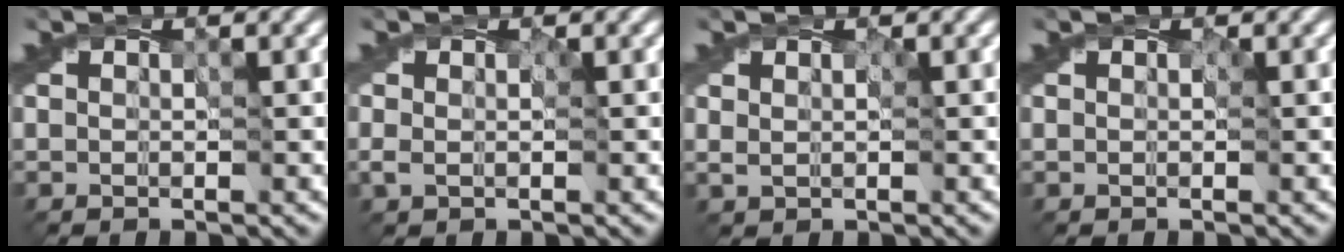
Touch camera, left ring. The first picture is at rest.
{"total": 0.8, "force": [-0.1, 0.6, 0.6], "torque": [-0.016, 0.004, -0.007]}
{"total": 0.9, "force": [0.2, 0.8, 0.5], "torque": [-0.012, 0.002, 0.002]}
{"total": 0.0}